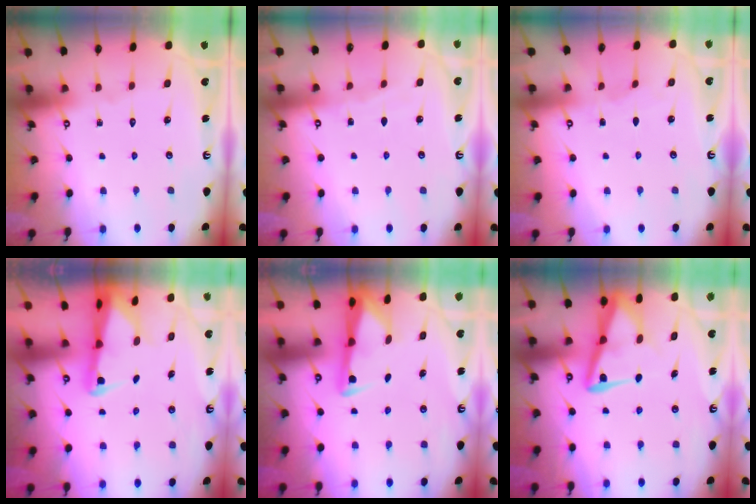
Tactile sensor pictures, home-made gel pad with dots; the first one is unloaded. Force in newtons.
{"total": 3.2, "press": 3.2, "slide": 0.4}
{"total": 3.1, "press": 3.1, "slide": 0.5}
{"total": 2.7, "press": 2.7, "slide": 0.5}
{"total": 2.9, "press": 2.8, "slide": 0.5}
{"total": 8.4, "press": 8.3, "slide": 0.9}